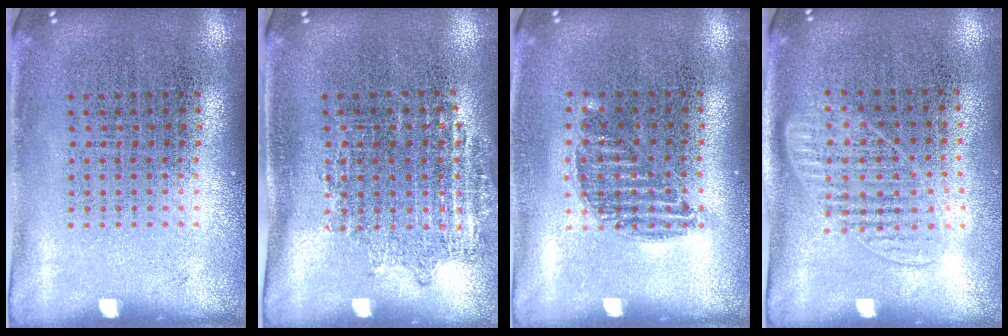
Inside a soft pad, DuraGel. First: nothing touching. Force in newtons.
{"total": 1.0, "press": 0.9, "slide": 0.4}
{"total": 0.9, "press": 0.8, "slide": 0.4}
{"total": 1.2, "press": 1.1, "slide": 0.6}